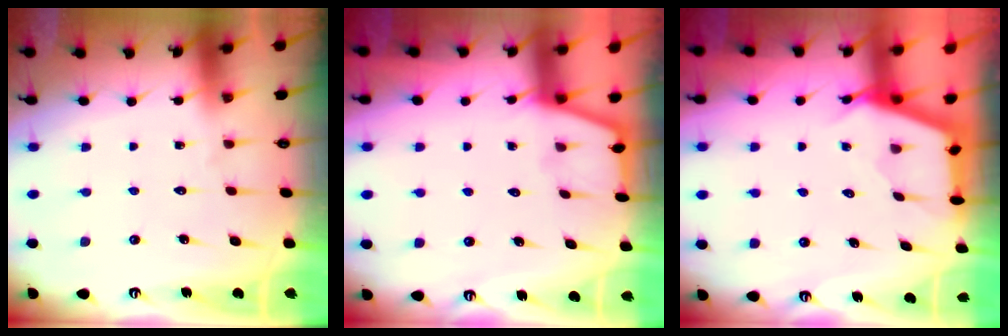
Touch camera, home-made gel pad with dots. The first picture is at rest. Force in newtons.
{"total": 1.2, "press": 1.2, "slide": 0.3}
{"total": 3.0, "press": 2.9, "slide": 0.4}